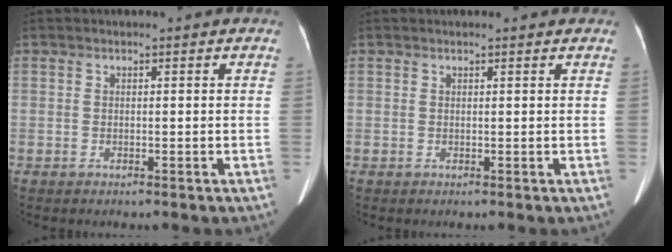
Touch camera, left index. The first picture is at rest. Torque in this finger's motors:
{"motor_torque": [-0.26, 0.17, -0.16, -0.01]}